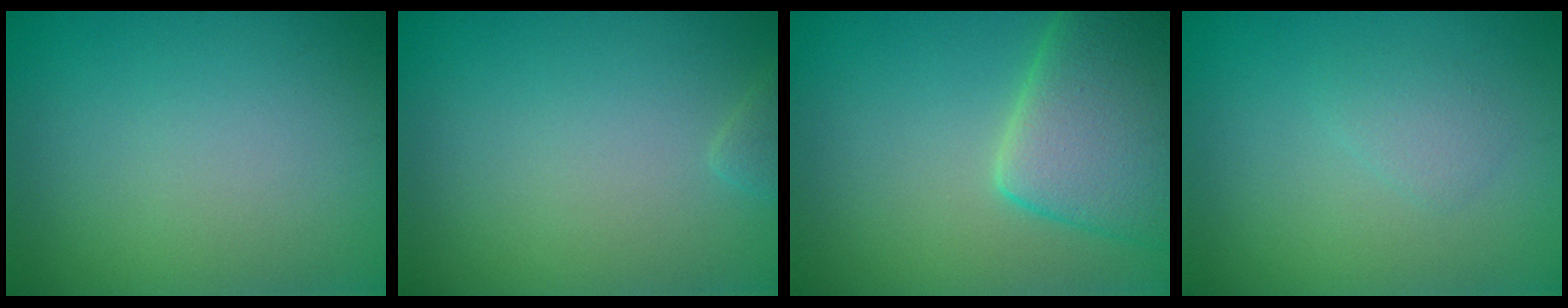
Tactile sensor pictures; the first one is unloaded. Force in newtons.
{"total": 0.8, "press": 0.8, "slide": 0.1}
{"total": 8.2, "press": 8.2, "slide": 0.5}
{"total": 1.1, "press": 1.1, "slide": 0.1}